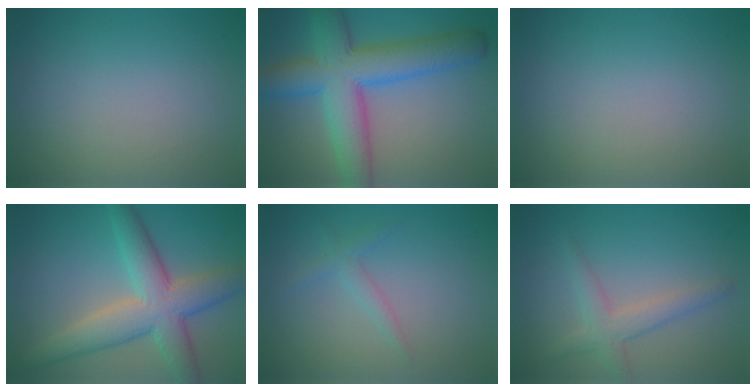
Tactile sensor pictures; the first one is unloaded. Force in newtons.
{"total": 9.4, "press": 9.4, "slide": 0.4}
{"total": 0.0}
{"total": 7.5, "press": 7.5, "slide": 0.6}
{"total": 1.4, "press": 1.4, "slide": 0.0}
{"total": 2.6, "press": 2.6, "slide": 0.1}